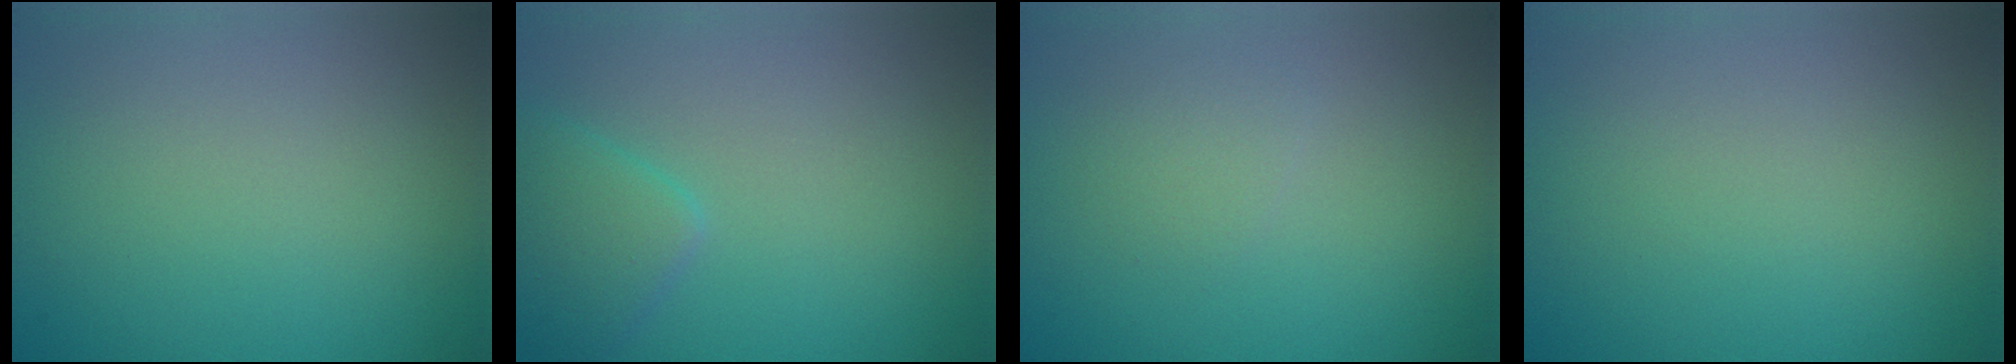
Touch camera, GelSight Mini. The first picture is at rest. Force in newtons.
{"total": 2.7, "press": 2.7, "slide": 0.1}
{"total": 1.3, "press": 1.3, "slide": 0.2}
{"total": 0.0}